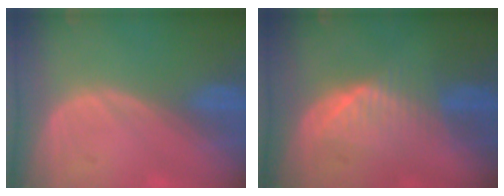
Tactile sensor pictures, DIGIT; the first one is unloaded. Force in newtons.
{"total": 4.8, "press": 4.8, "slide": 0.5}